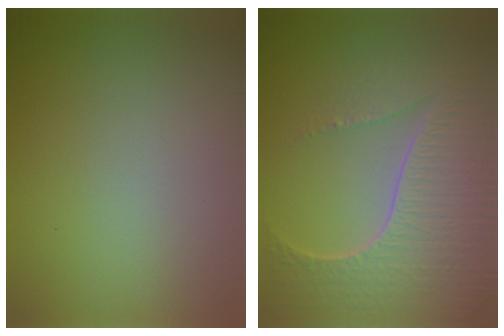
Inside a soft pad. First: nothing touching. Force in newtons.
{"total": 7.7, "press": 5.6, "slide": 5.3}